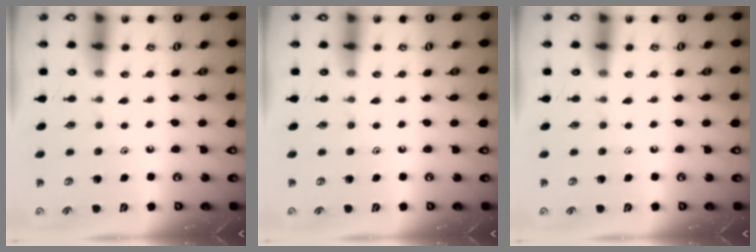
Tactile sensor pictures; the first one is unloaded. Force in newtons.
{"total": 0.0}
{"total": 0.0}